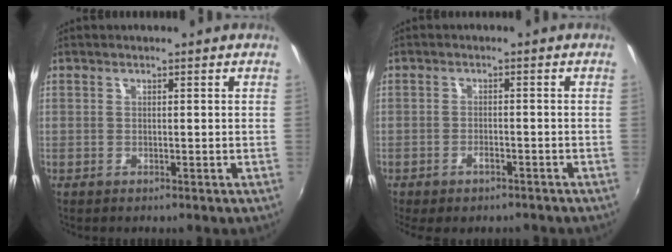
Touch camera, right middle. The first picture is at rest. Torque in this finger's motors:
{"motor_torque": [1.08, -1.06, 0.28, 0.15]}